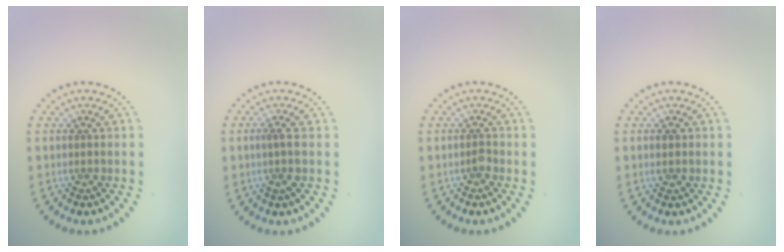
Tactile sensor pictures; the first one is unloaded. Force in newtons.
{"total": 1.4, "press": 1.2, "slide": 0.8}
{"total": 0.7, "press": 0.5, "slide": 0.5}
{"total": 1.3, "press": 1.3, "slide": 0.1}